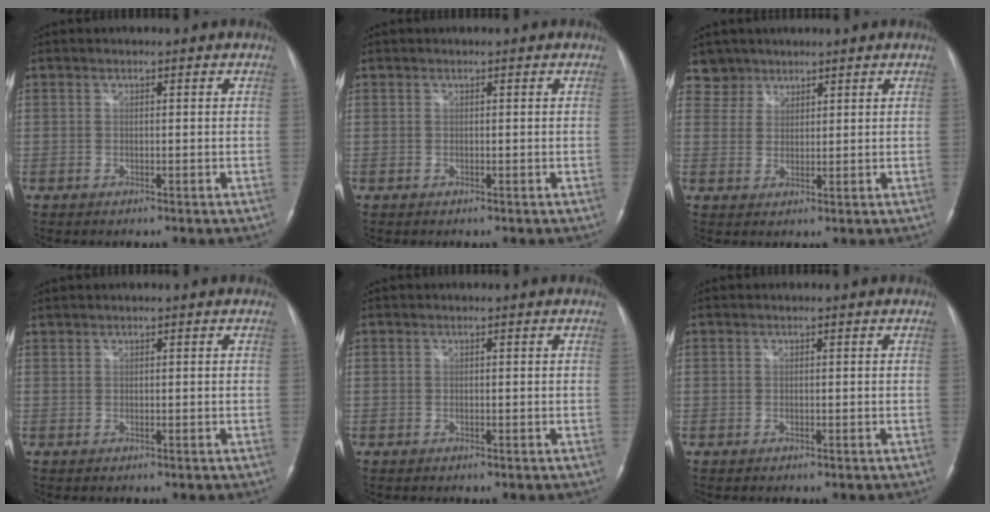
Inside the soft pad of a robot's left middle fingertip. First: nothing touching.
{"total": 0.0}
{"total": 3.6, "force": [2.8, 2.1, -0.8], "torque": [0.023, 0.005, 0.051]}
{"total": 0.6, "force": [0.6, 0.0, 0.1], "torque": [-0.009, 0.011, 0.019]}
{"total": 0.0}
{"total": 0.0}